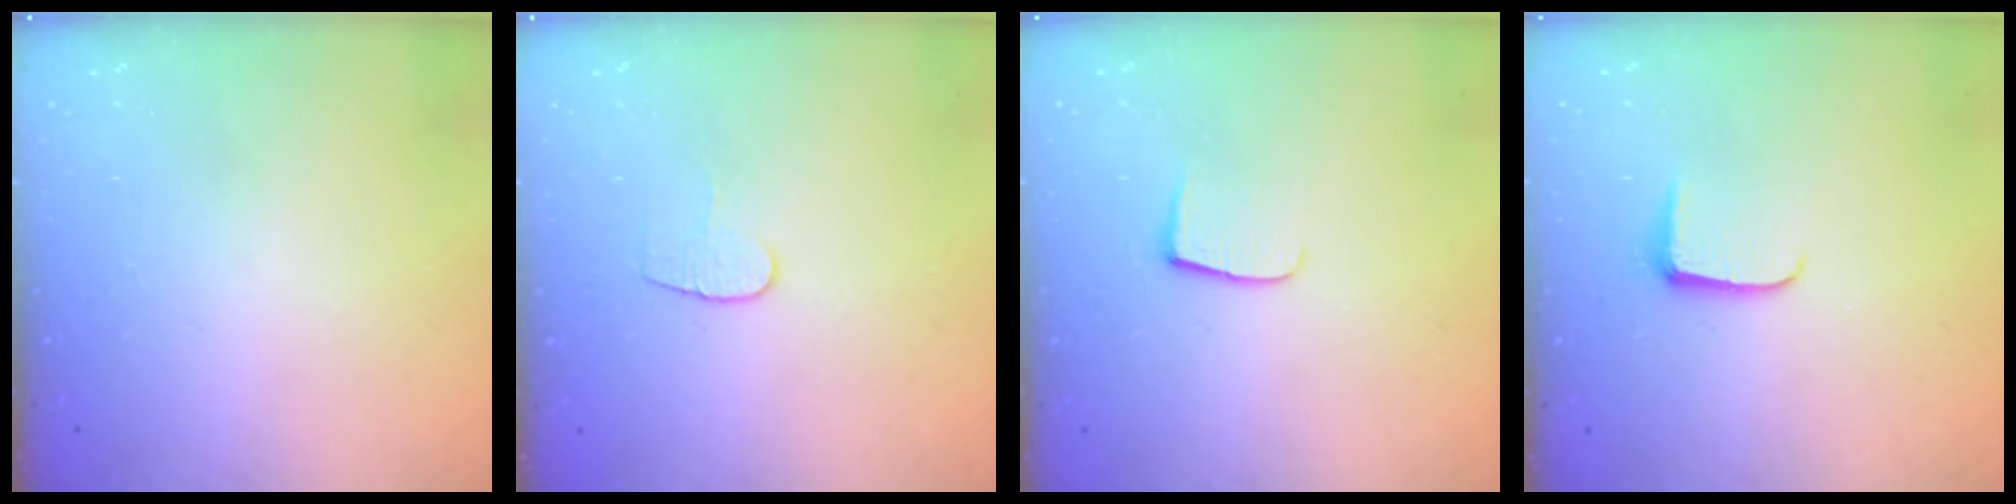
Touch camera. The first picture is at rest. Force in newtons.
{"total": 5.1, "press": 5.1, "slide": 0.5}
{"total": 5.2, "press": 5.2, "slide": 0.7}
{"total": 6.2, "press": 6.1, "slide": 0.8}